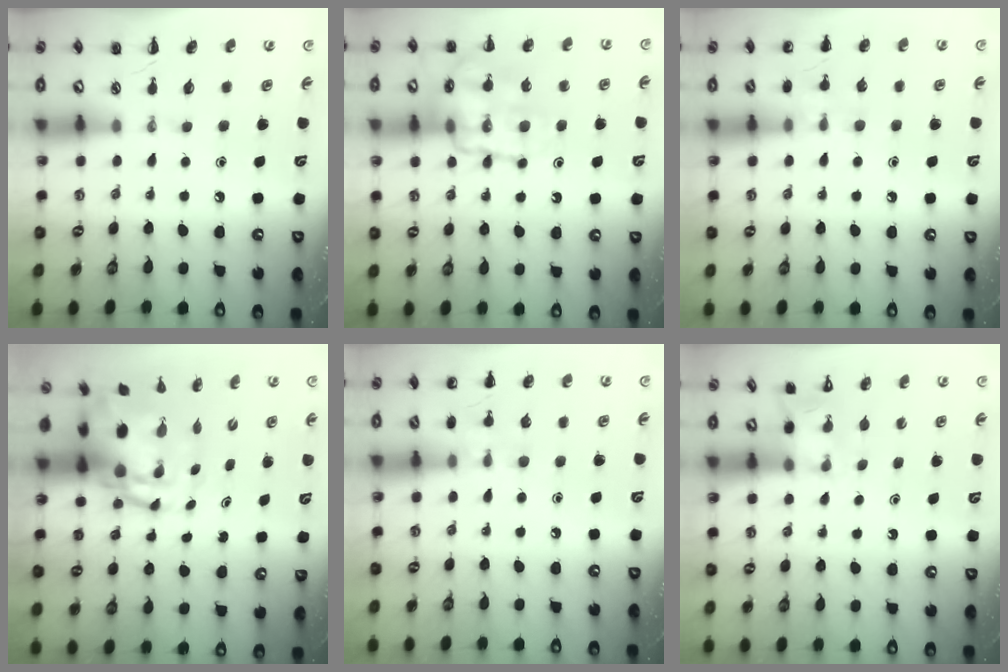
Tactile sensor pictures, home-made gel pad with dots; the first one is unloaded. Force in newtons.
{"total": 16.1, "press": 16.0, "slide": 1.5}
{"total": 7.8, "press": 7.4, "slide": 2.2}
{"total": 7.7, "press": 7.4, "slide": 2.1}
{"total": 7.8, "press": 7.4, "slide": 2.2}
{"total": 3.5, "press": 3.3, "slide": 1.1}